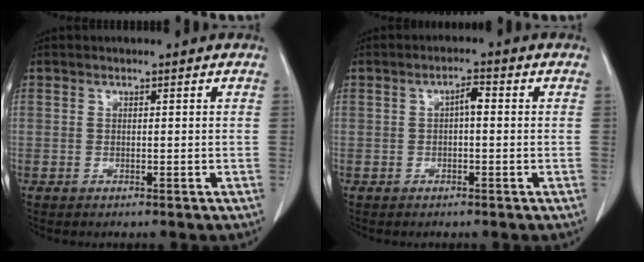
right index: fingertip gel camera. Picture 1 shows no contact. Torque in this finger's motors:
{"motor_torque": [0.33, -0.01, 0.11, 0.04]}